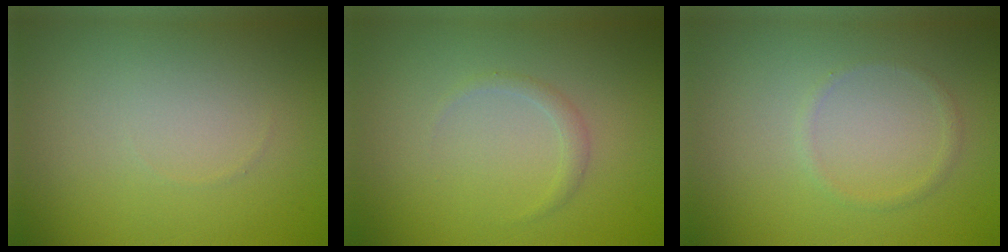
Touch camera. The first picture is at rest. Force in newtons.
{"total": 0.9, "press": 0.9, "slide": 0.1}
{"total": 0.7, "press": 0.7, "slide": 0.1}